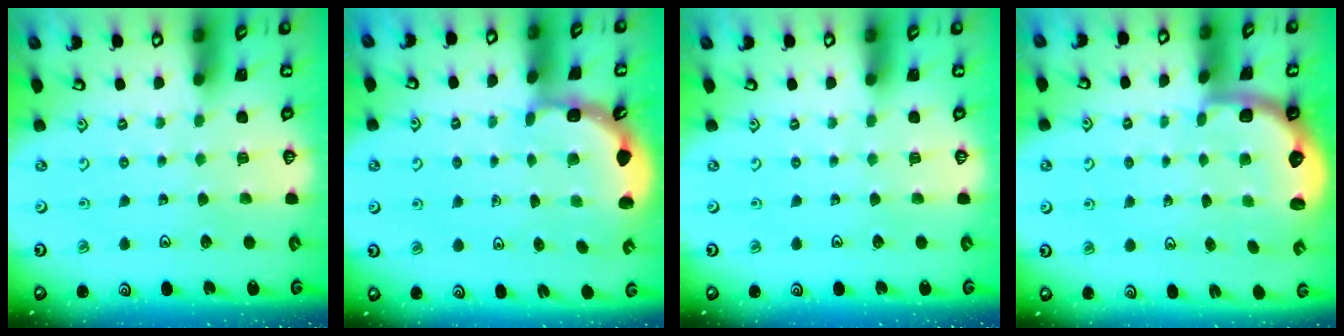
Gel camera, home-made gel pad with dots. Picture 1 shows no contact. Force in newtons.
{"total": 2.1, "press": 1.9, "slide": 0.9}
{"total": 0.0}
{"total": 3.0, "press": 2.1, "slide": 2.1}